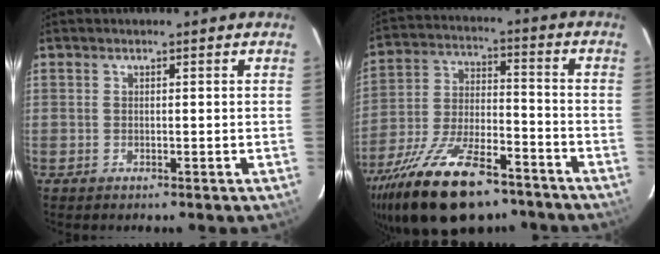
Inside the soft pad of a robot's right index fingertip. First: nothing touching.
{"total": 23.1, "force": [-16.2, 9.0, 13.9], "torque": [-0.272, -0.030, -0.260]}